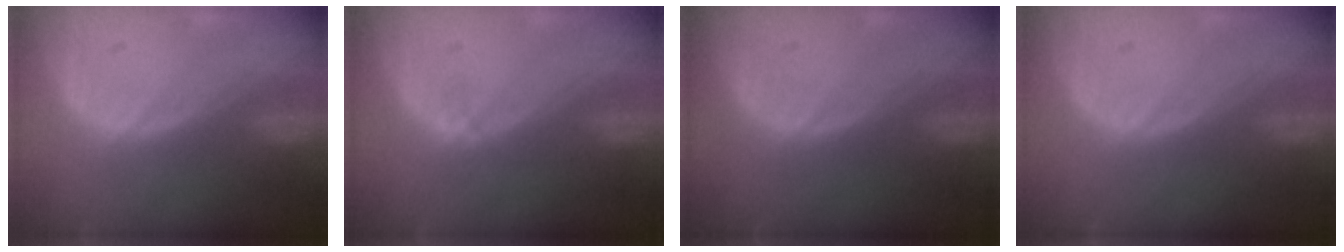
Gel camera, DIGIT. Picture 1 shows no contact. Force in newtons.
{"total": 0.9, "press": 0.9, "slide": 0.1}
{"total": 0.0}
{"total": 0.0}